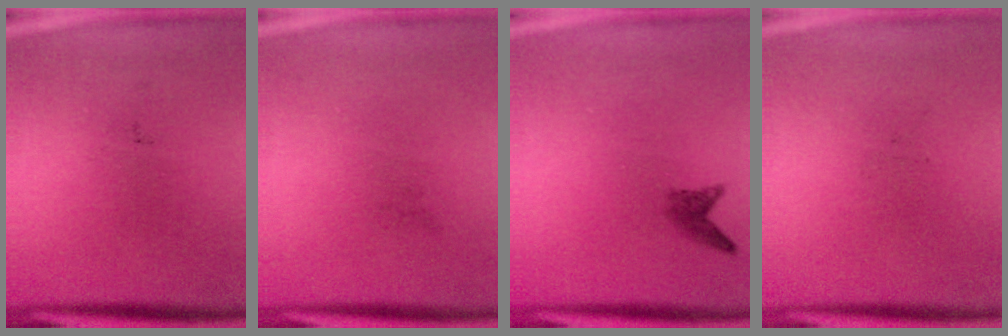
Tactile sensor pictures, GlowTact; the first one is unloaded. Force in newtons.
{"total": 0.0}
{"total": 1.5}
{"total": 0.0}